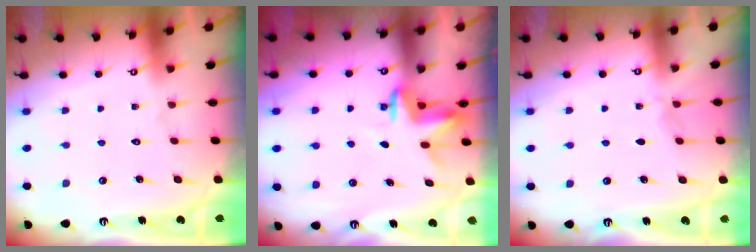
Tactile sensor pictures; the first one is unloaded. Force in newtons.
{"total": 3.3, "press": 3.3, "slide": 0.2}
{"total": 2.1, "press": 2.0, "slide": 0.4}